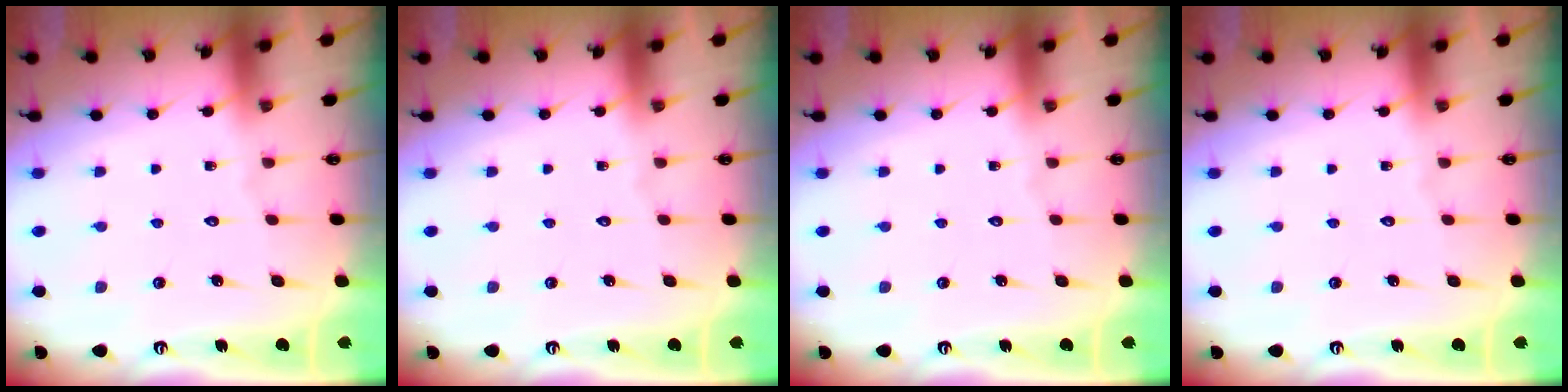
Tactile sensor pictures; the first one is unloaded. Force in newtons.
{"total": 0.0}
{"total": 0.0}
{"total": 0.0}